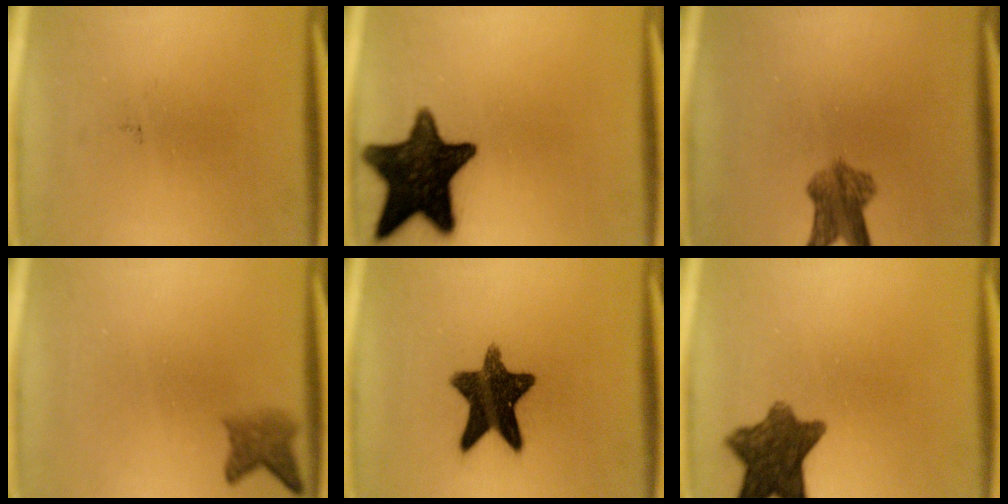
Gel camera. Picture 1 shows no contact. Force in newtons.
{"total": 17.3}
{"total": 5.7}
{"total": 2.9}
{"total": 13.3}
{"total": 10.0}